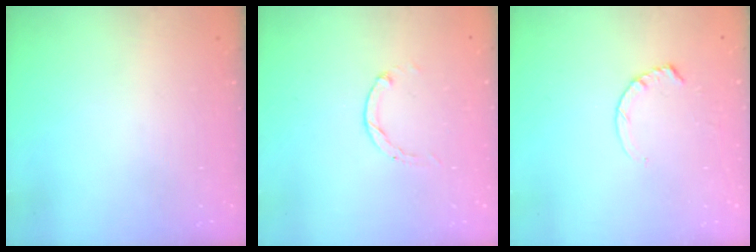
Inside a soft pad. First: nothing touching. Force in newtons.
{"total": 0.7, "press": 0.6, "slide": 0.2}
{"total": 4.8, "press": 4.7, "slide": 0.4}